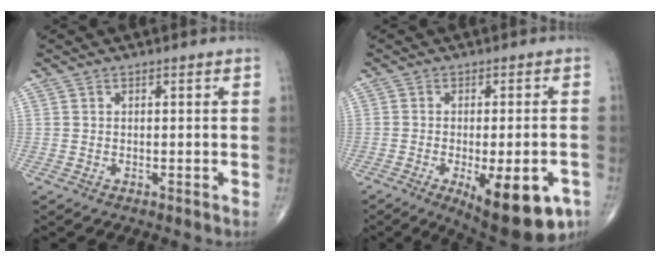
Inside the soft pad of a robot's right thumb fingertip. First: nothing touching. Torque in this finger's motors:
{"motor_torque": [-0.07, 0.63, 0.15, -0.20, 0.14]}